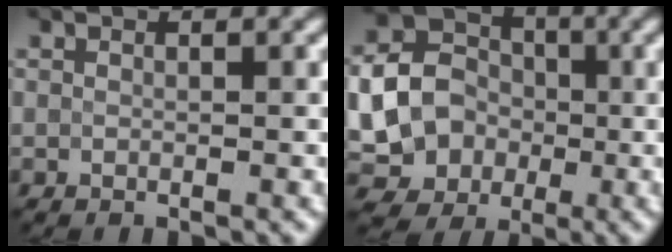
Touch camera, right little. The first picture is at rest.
{"total": 12.3, "force": [-1.9, 11.2, 4.8], "torque": [-0.118, -0.007, -0.048]}